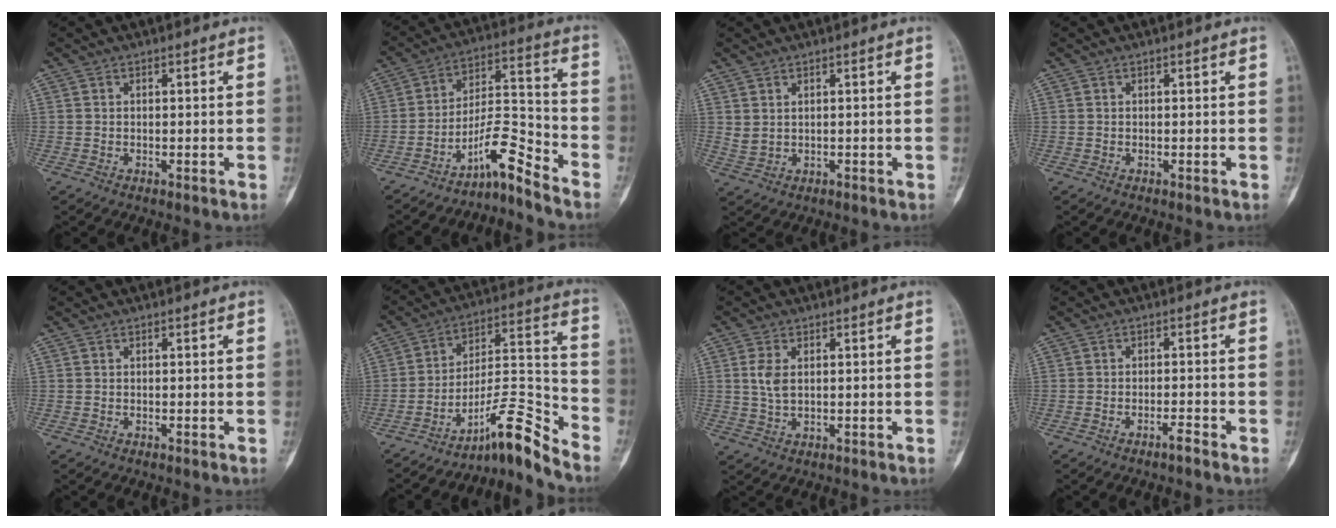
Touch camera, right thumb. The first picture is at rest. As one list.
[{"total": 8.7, "force": [-7.1, 1.4, 4.8], "torque": [-0.083, 0.097, -0.127]}, {"total": 2.0, "force": [0.8, 1.2, 1.4], "torque": [-0.025, 0.000, 0.023]}, {"total": 0.0}, {"total": 0.0}, {"total": 11.9, "force": [-9.9, 1.4, 6.5], "torque": [-0.097, 0.121, -0.166]}, {"total": 4.0, "force": [0.9, 2.2, 3.3], "torque": [-0.072, -0.003, 0.021]}, {"total": 1.6, "force": [-1.3, 0.1, 0.9], "torque": [-0.016, 0.009, -0.024]}]